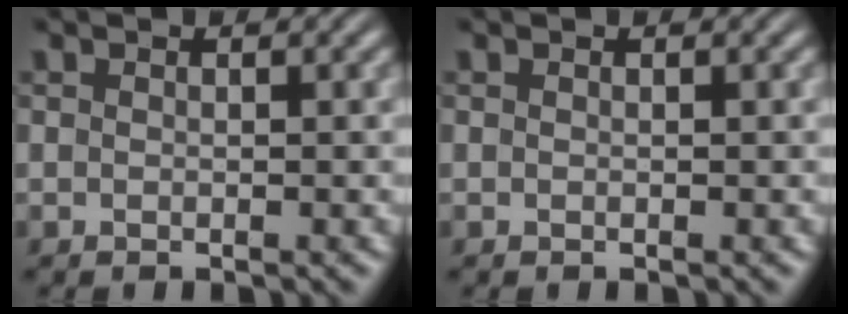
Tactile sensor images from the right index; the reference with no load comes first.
{"total": 0.0}